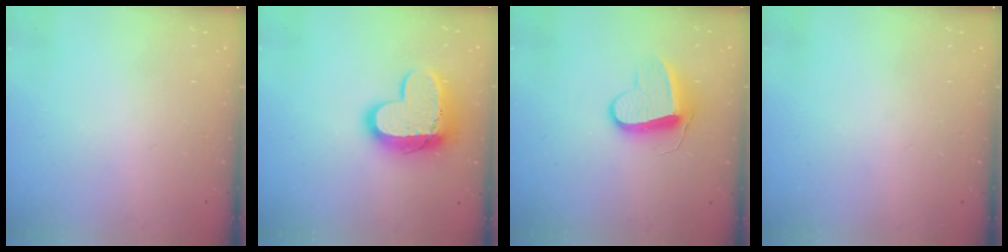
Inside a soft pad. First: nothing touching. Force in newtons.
{"total": 14.3, "press": 14.3, "slide": 1.2}
{"total": 10.7, "press": 10.7, "slide": 0.7}
{"total": 0.0}